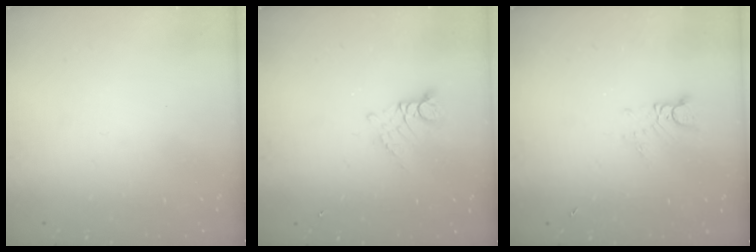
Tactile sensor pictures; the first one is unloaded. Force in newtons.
{"total": 6.1, "press": 6.1, "slide": 0.6}
{"total": 3.1, "press": 3.1, "slide": 0.3}